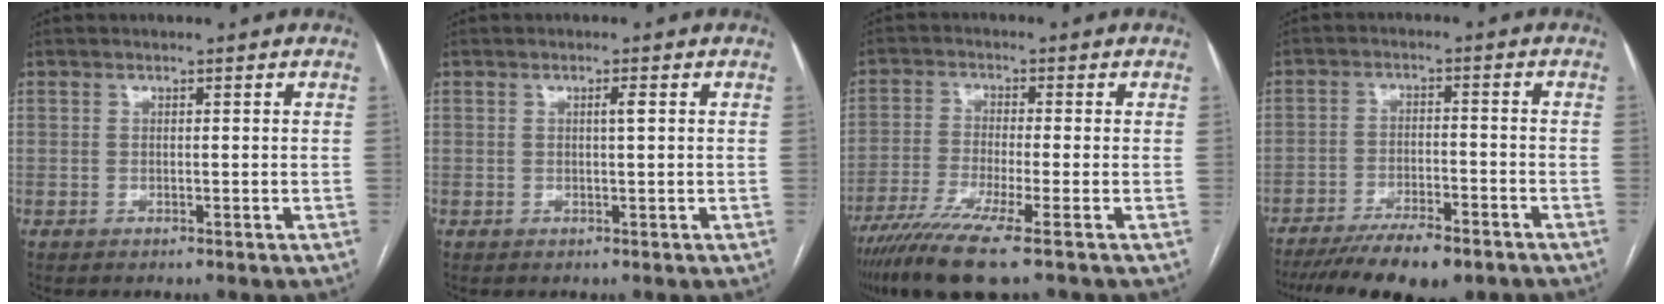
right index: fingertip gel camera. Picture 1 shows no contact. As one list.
[{"total": 1.1, "force": [0.3, -0.3, 1.0], "torque": [-0.018, 0.001, 0.004]}, {"total": 9.8, "force": [-6.6, -0.8, 7.2], "torque": [-0.131, -0.027, -0.115]}, {"total": 12.8, "force": [-10.1, 2.7, 7.5], "torque": [-0.118, -0.020, -0.158]}]